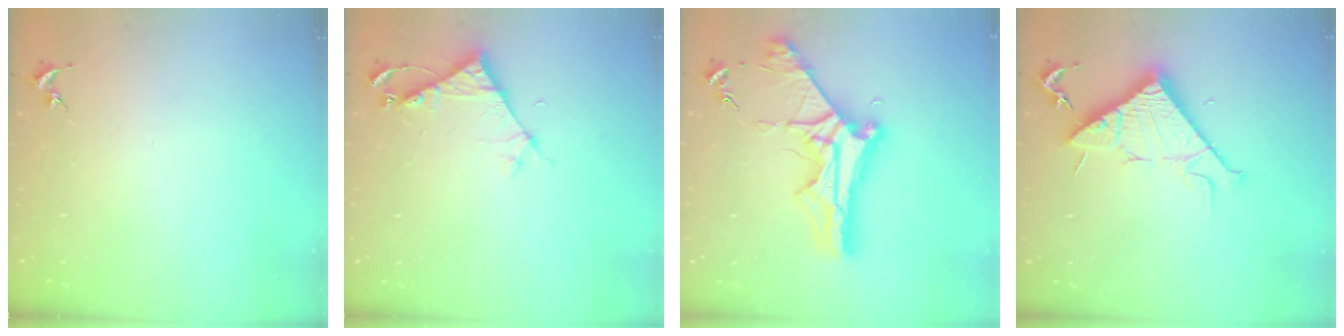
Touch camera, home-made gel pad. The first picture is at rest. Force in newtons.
{"total": 4.7, "press": 4.7, "slide": 0.3}
{"total": 9.4, "press": 9.4, "slide": 1.0}
{"total": 10.2, "press": 10.2, "slide": 0.3}